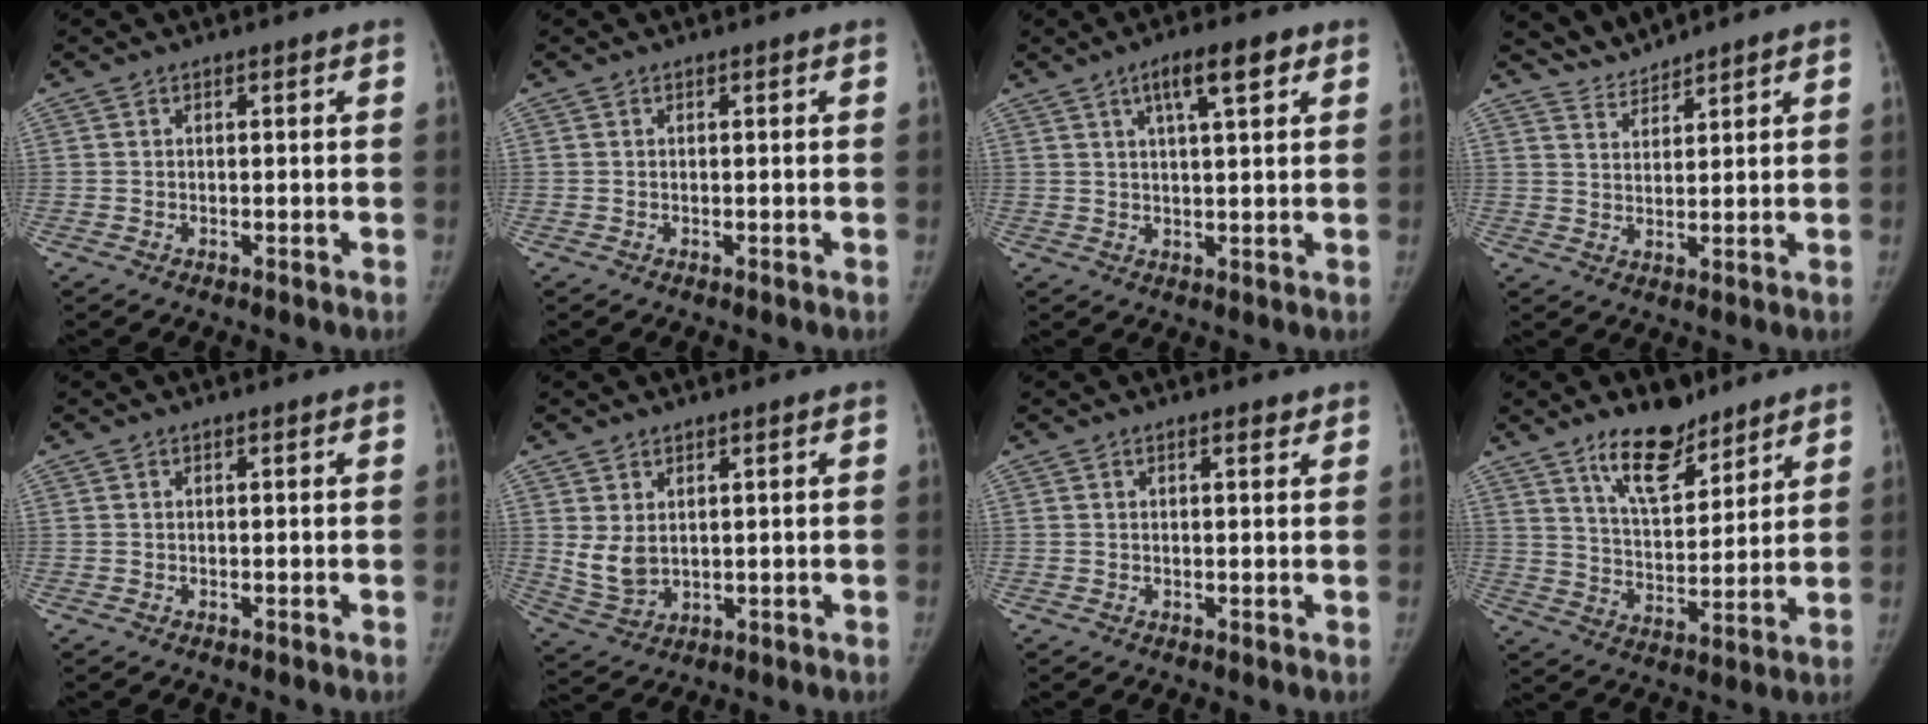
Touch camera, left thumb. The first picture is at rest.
{"total": 0.0}
{"total": 7.2, "force": [3.6, 1.9, 6.0], "torque": [-0.091, -0.003, 0.056]}
{"total": 3.6, "force": [3.6, -0.2, -0.5], "torque": [0.013, -0.018, 0.075]}
{"total": 0.0}
{"total": 5.5, "force": [1.6, 3.6, 3.9], "torque": [-0.070, -0.014, 0.046]}
{"total": 1.4, "force": [0.9, 0.5, 0.9], "torque": [-0.009, -0.004, 0.012]}
{"total": 11.9, "force": [8.6, 5.0, 6.5], "torque": [-0.083, -0.066, 0.154]}